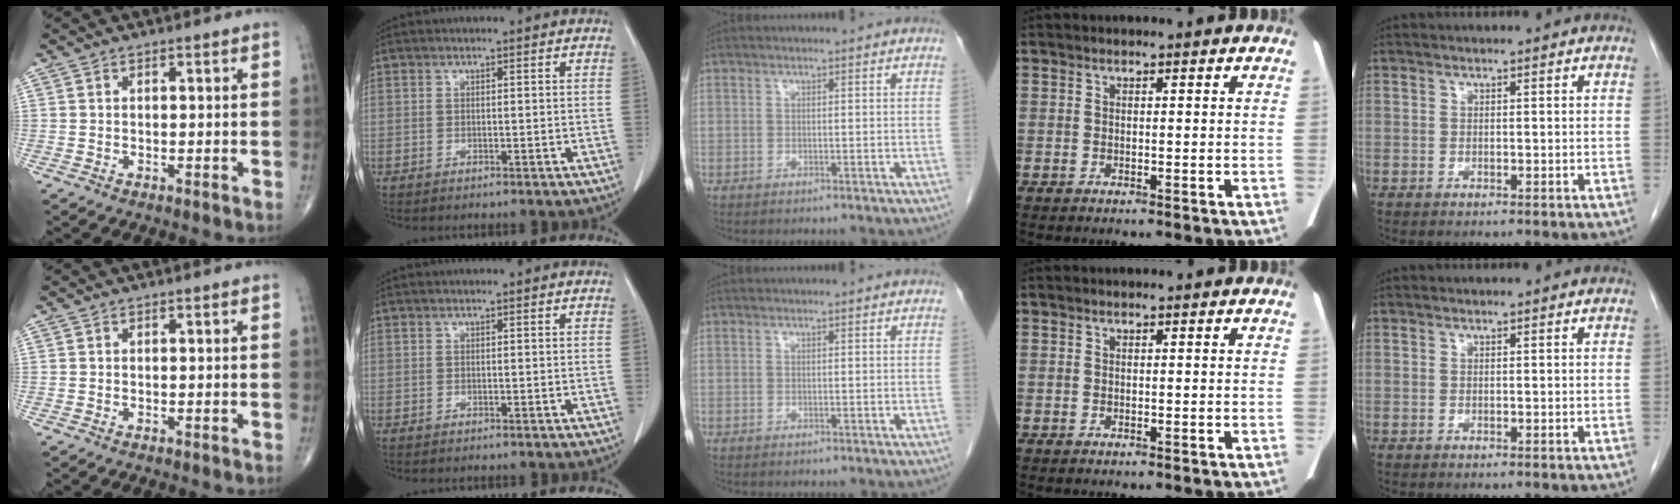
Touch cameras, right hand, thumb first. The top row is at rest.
{}